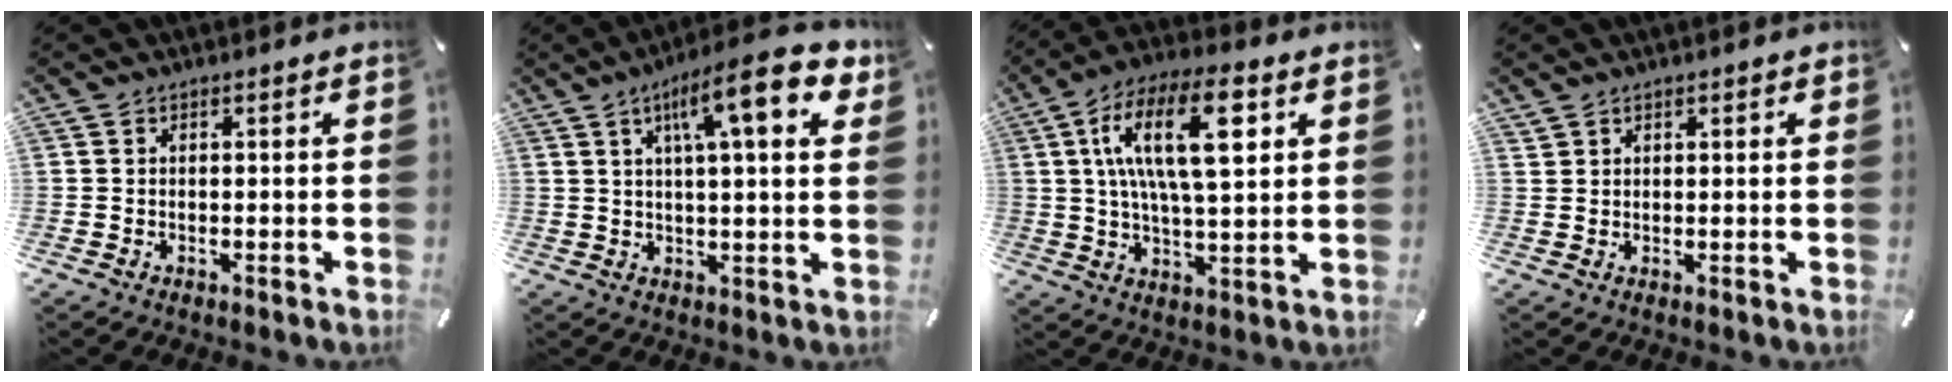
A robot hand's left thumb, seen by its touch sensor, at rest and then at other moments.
{"total": 15.5, "force": [6.9, 3.9, 13.3], "torque": [-0.211, -0.016, 0.105]}
{"total": 17.4, "force": [5.9, 6.5, 15.0], "torque": [-0.279, 0.000, 0.088]}
{"total": 1.2, "force": [1.0, 0.7, 0.1], "torque": [-0.003, -0.002, 0.021]}